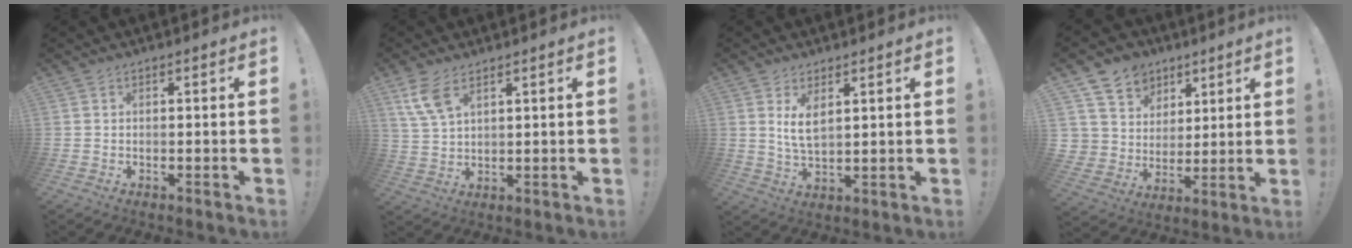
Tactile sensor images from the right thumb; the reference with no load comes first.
{"total": 7.7, "force": [4.7, 3.2, 5.1], "torque": [-0.107, -0.017, 0.089]}
{"total": 5.8, "force": [2.4, 2.6, 4.6], "torque": [-0.085, -0.013, 0.041]}
{"total": 10.0, "force": [5.1, 8.5, 1.3], "torque": [-0.033, -0.040, 0.118]}